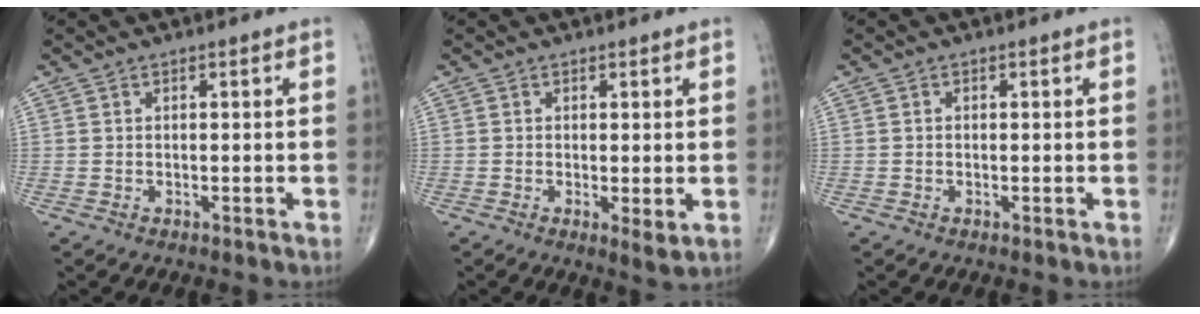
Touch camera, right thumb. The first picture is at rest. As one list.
[{"total": 2.7, "force": [-0.2, 0.7, 2.6], "torque": [-0.046, -0.013, -0.006]}, {"total": 0.0}]